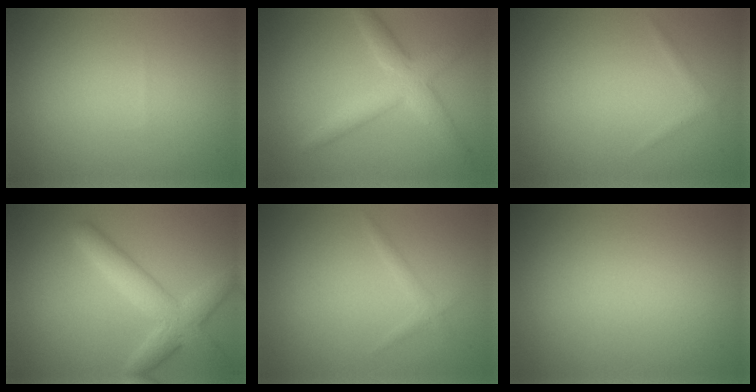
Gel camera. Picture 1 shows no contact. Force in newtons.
{"total": 4.2, "press": 4.2, "slide": 0.2}
{"total": 0.6, "press": 0.6, "slide": 0.0}
{"total": 4.5, "press": 4.5, "slide": 0.3}
{"total": 0.9, "press": 0.9, "slide": 0.1}
{"total": 0.0}